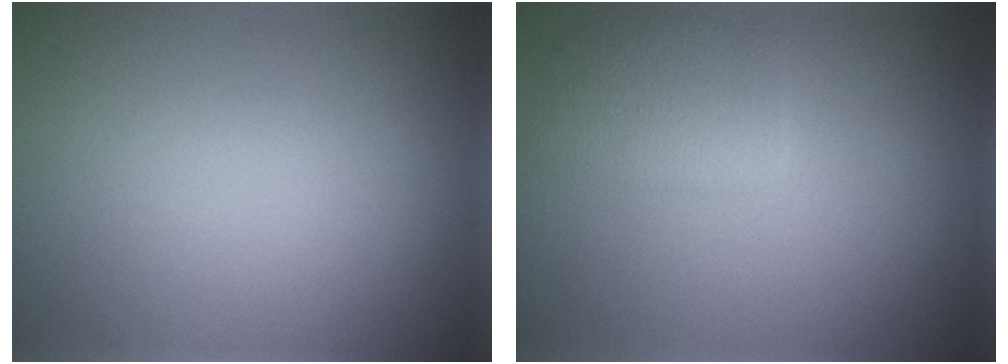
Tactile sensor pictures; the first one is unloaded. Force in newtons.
{"total": 2.5, "press": 2.5, "slide": 0.1}